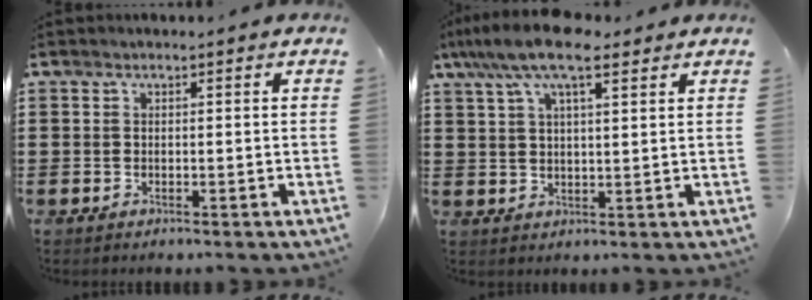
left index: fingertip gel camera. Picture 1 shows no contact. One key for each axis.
{"total": 10.0, "fx": 6.6, "fy": 3.2, "fz": 6.8, "tx": -0.146, "ty": 0.002, "tz": 0.120}